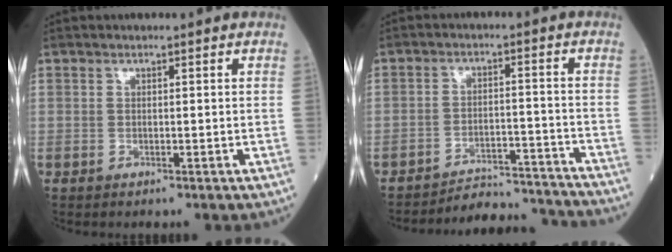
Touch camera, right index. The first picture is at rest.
{"total": 11.2, "force": [-11.2, 0.5, 0.0], "torque": [0.008, 0.019, -0.154]}